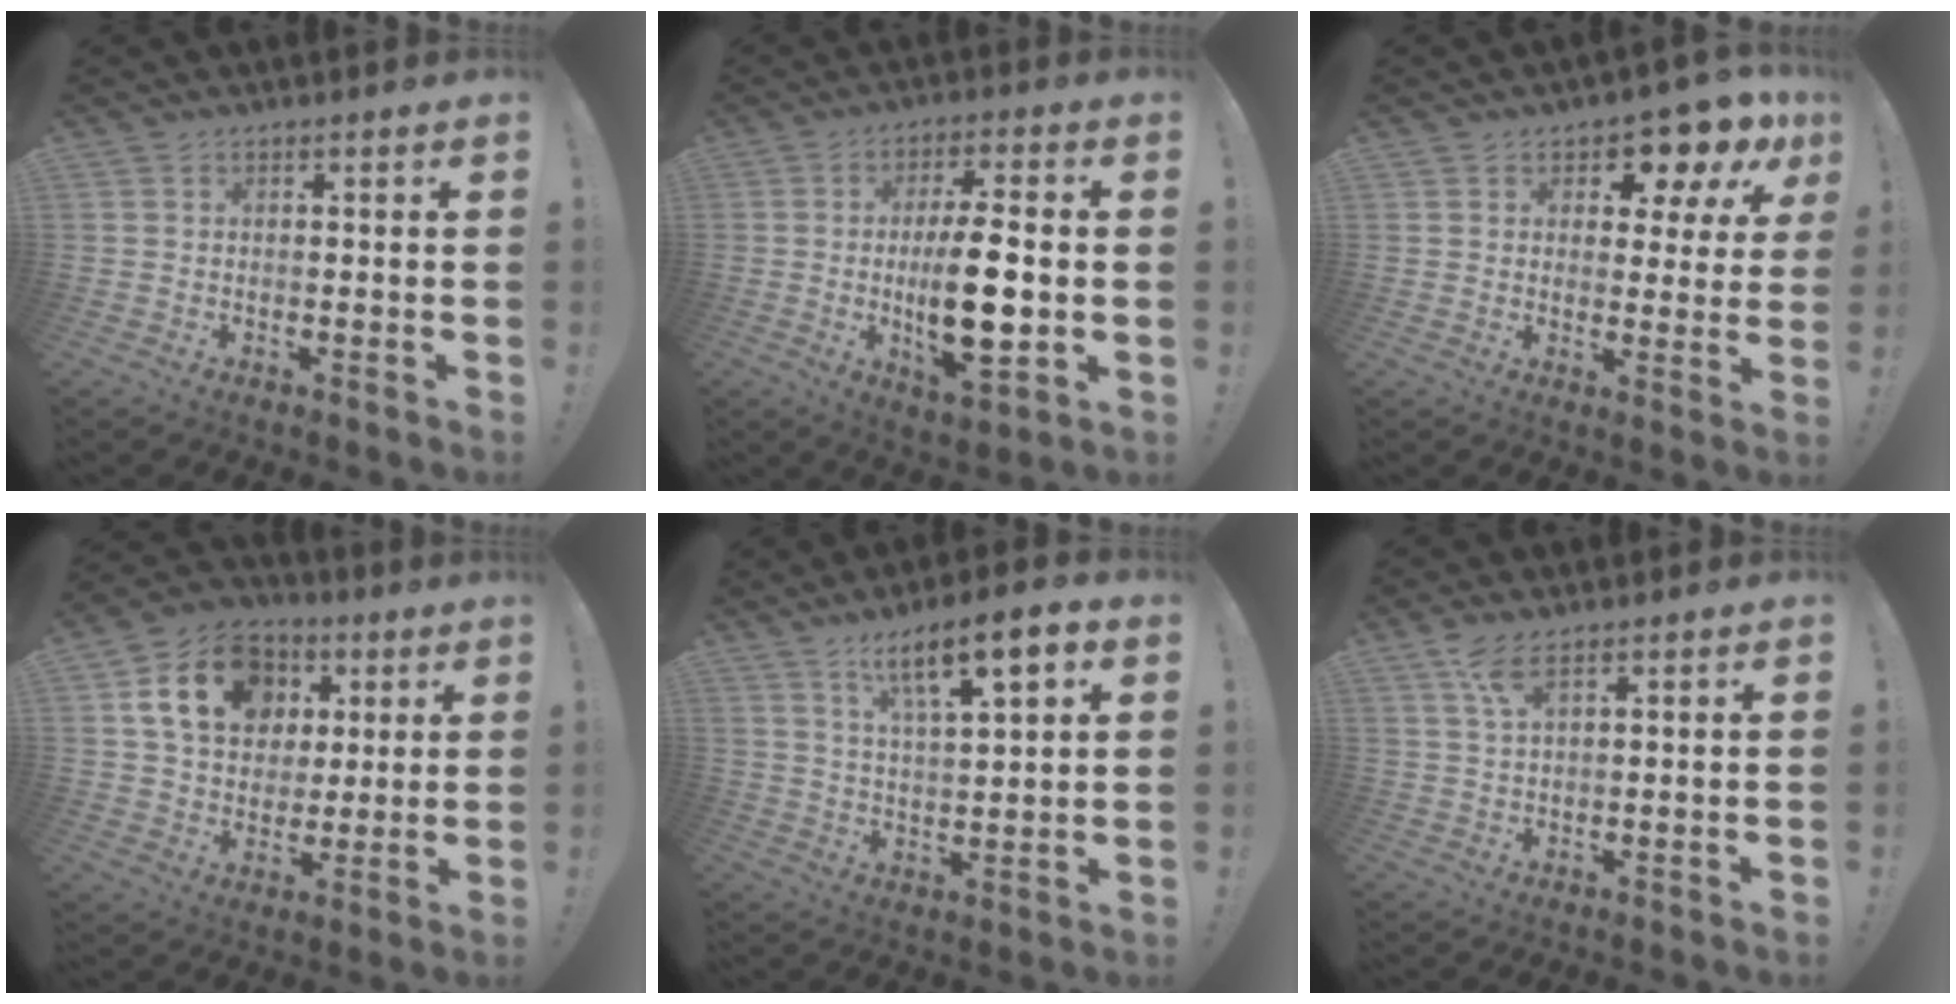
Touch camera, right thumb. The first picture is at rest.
{"total": 15.5, "force": [-1.3, 4.8, 14.6], "torque": [-0.257, -0.006, -0.025]}
{"total": 8.7, "force": [6.4, 4.1, 4.2], "torque": [-0.050, -0.061, 0.109]}
{"total": 17.8, "force": [6.1, 13.5, 10.0], "torque": [-0.147, -0.008, 0.122]}
{"total": 12.1, "force": [6.8, 2.7, 9.6], "torque": [-0.148, -0.031, 0.104]}
{"total": 5.0, "force": [3.0, 1.4, 3.8], "torque": [-0.081, -0.007, 0.055]}